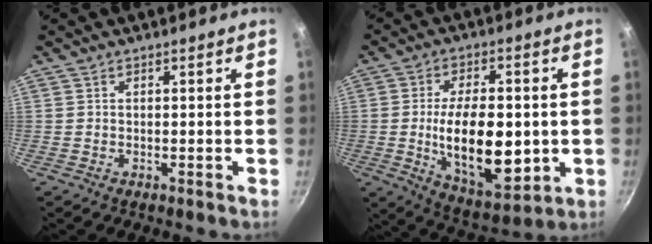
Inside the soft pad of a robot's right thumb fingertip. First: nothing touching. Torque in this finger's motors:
{"motor_torque": [-0.43, 1.46, 1.49, -0.20, 0.18]}